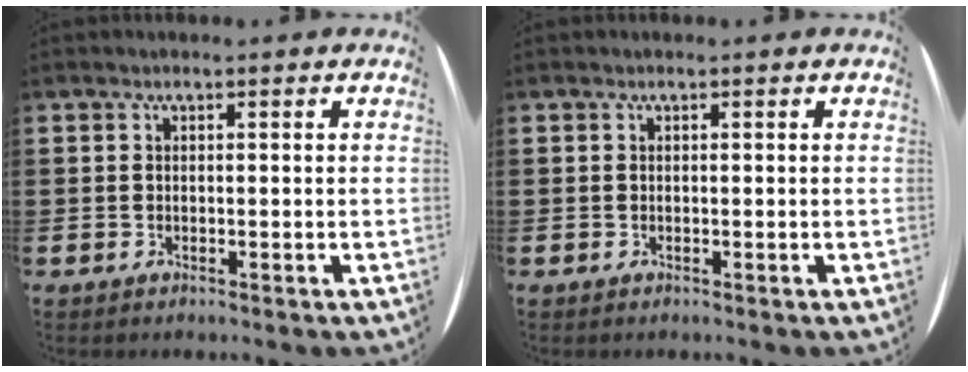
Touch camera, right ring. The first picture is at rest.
{"total": 0.0}